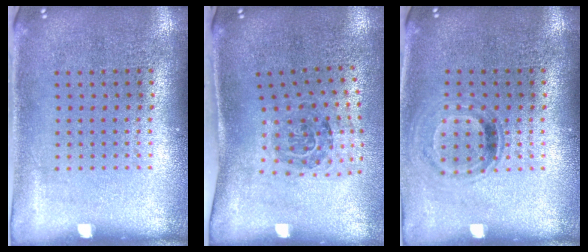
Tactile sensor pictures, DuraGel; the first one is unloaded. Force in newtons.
{"total": 1.4, "press": 1.0, "slide": 1.0}
{"total": 0.9, "press": 0.8, "slide": 0.4}